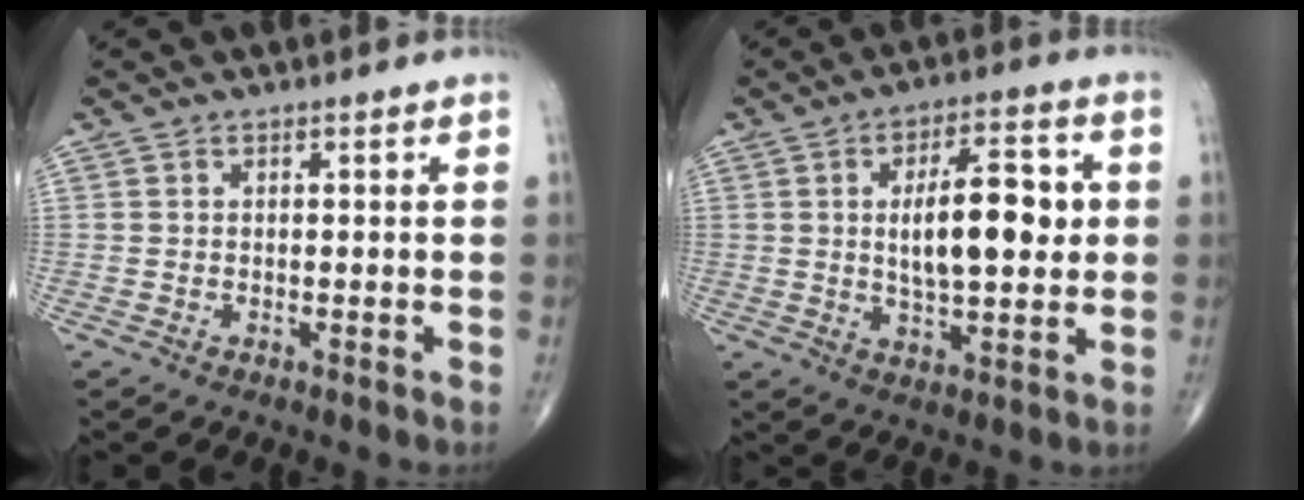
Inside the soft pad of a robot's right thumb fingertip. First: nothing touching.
{"total": 13.5, "force": [1.6, 5.5, 12.3], "torque": [-0.177, 0.001, 0.027]}